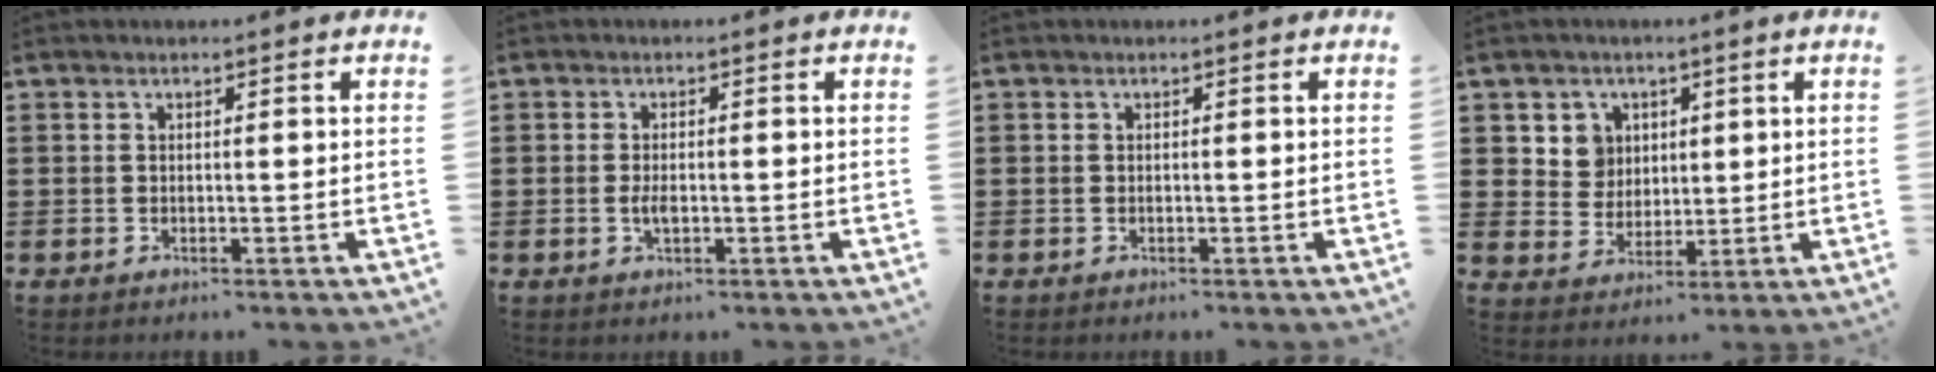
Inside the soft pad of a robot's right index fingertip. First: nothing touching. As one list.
[{"total": 2.1, "force": [-0.4, 0.7, 1.9], "torque": [-0.043, -0.006, -0.009]}, {"total": 0.0}, {"total": 5.5, "force": [2.1, 5.0, 1.0], "torque": [-0.038, 0.013, 0.038]}]